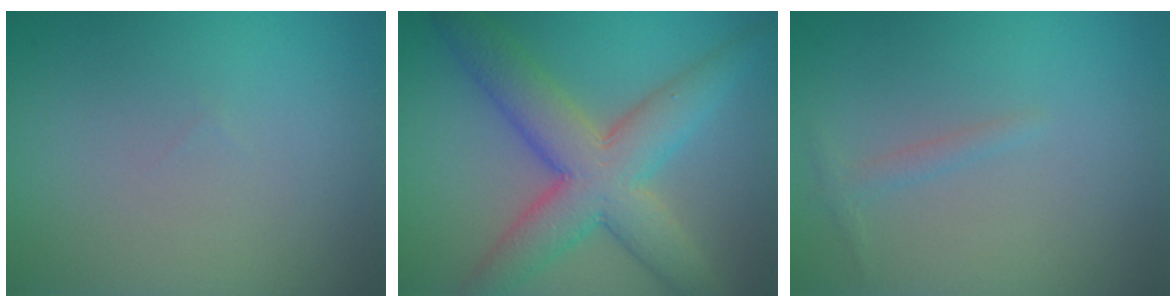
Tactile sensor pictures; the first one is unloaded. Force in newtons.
{"total": 8.1, "press": 8.1, "slide": 0.3}
{"total": 0.9, "press": 0.9, "slide": 0.1}